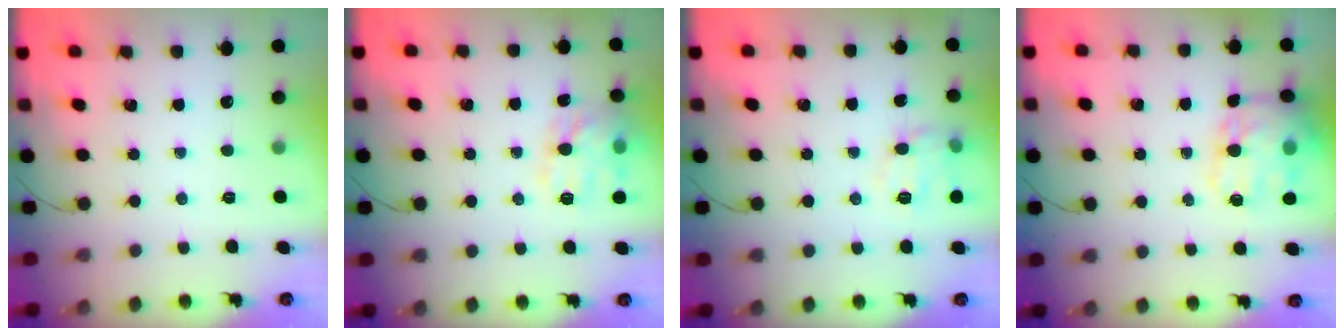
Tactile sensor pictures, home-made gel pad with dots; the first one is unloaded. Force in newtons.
{"total": 14.1, "press": 14.1, "slide": 0.7}
{"total": 10.0, "press": 9.9, "slide": 0.8}
{"total": 17.9, "press": 17.6, "slide": 3.1}